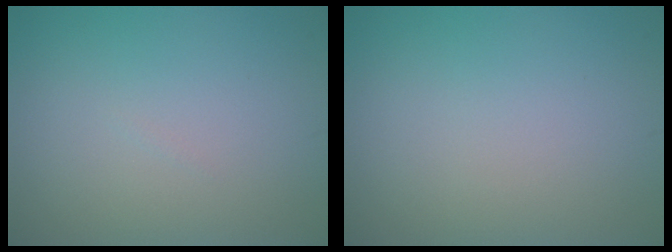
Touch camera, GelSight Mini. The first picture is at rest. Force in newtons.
{"total": 0.0}